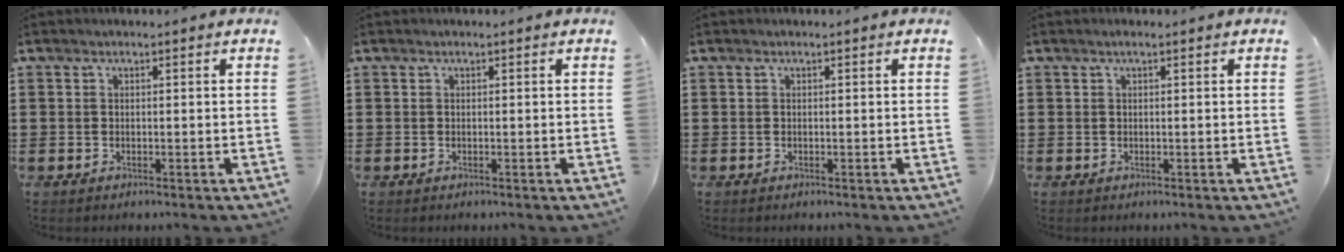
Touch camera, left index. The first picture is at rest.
{"total": 0.0}
{"total": 0.0}
{"total": 0.5, "force": [0.2, 0.0, 0.5], "torque": [-0.007, -0.001, 0.005]}